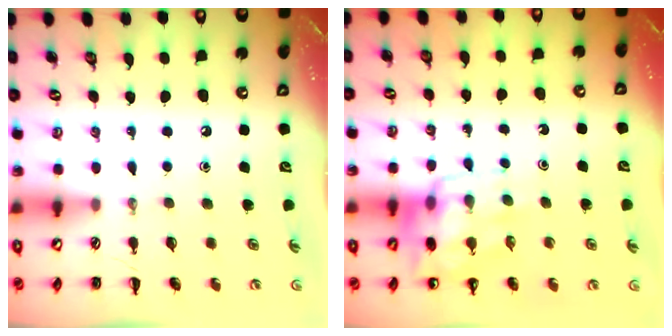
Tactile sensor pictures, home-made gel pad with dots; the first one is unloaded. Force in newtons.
{"total": 11.6, "press": 11.2, "slide": 3.1}